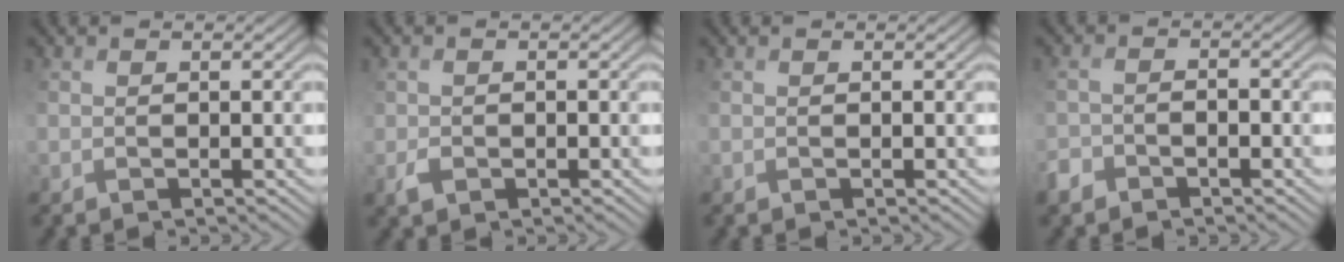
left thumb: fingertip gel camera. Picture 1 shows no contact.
{"total": 1.0, "force": [0.0, 1.0, 0.2], "torque": [0.001, 0.001, -0.001]}
{"total": 0.0}
{"total": 1.6, "force": [-1.3, 0.8, 0.1], "torque": [0.003, 0.001, -0.035]}